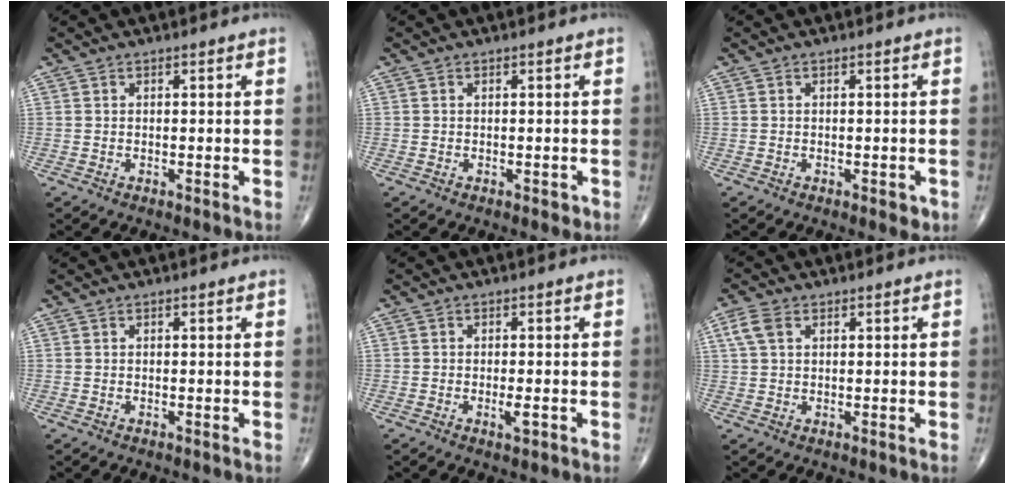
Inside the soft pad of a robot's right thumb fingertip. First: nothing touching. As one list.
[{"total": 0.8, "force": [-0.4, 0.5, 0.5], "torque": [-0.003, -0.001, -0.004]}, {"total": 1.6, "force": [-0.7, 0.8, 1.2], "torque": [-0.009, -0.001, -0.007]}, {"total": 0.0}, {"total": 2.0, "force": [-0.8, 0.6, 1.7], "torque": [-0.026, -0.001, -0.013]}, {"total": 3.8, "force": [1.4, 2.4, 2.6], "torque": [-0.062, 0.011, 0.030]}]